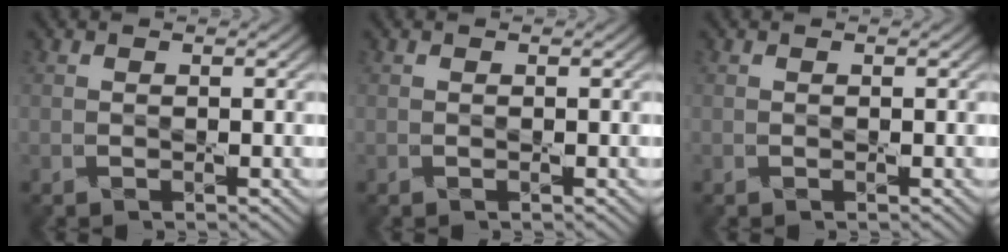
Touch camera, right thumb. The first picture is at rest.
{"total": 0.0}
{"total": 0.0}